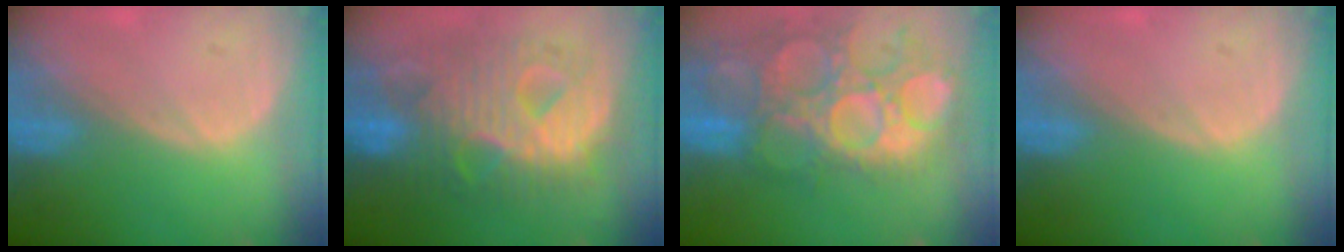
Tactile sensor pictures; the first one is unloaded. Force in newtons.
{"total": 12.6, "press": 12.6, "slide": 1.2}
{"total": 15.0, "press": 12.5, "slide": 8.2}
{"total": 0.0}